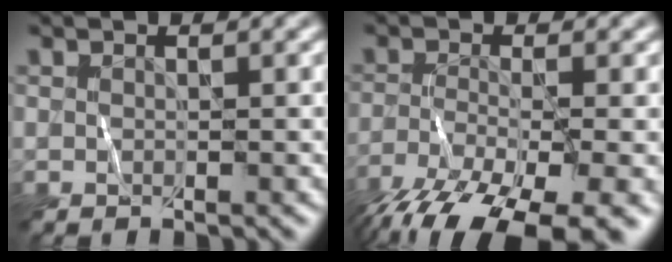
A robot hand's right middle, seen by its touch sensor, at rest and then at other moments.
{"total": 10.8, "force": [-7.6, 3.1, 7.0], "torque": [-0.140, -0.029, -0.124]}